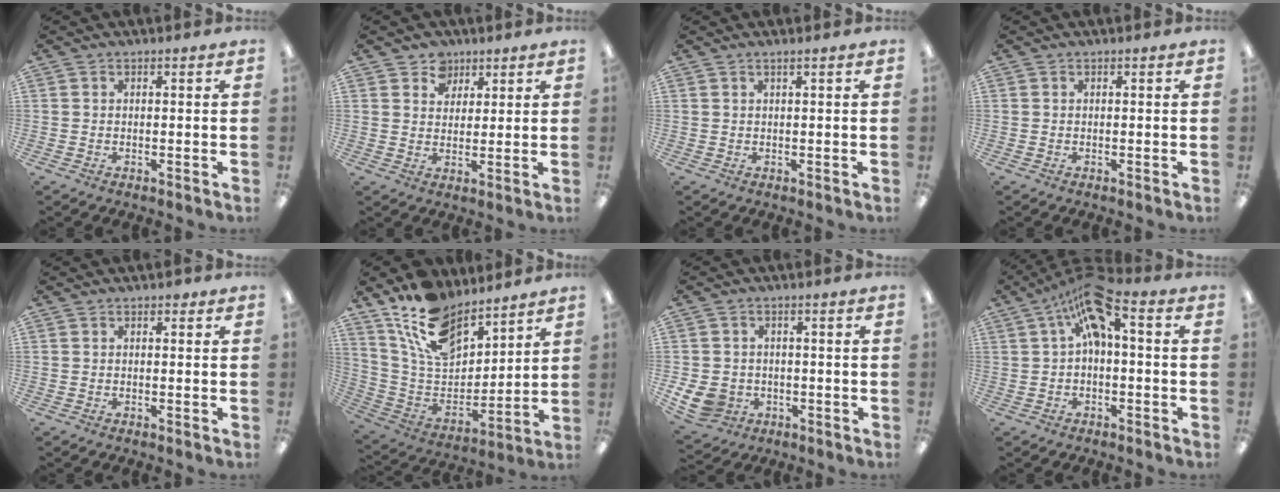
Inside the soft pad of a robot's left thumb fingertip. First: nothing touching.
{"total": 5.6, "force": [3.9, 4.1, 0.1], "torque": [-0.001, -0.013, 0.069]}
{"total": 1.1, "force": [0.6, 0.0, 0.9], "torque": [-0.017, -0.001, 0.011]}
{"total": 0.0}
{"total": 0.5, "force": [0.3, 0.4, 0.2], "torque": [-0.005, 0.004, 0.004]}
{"total": 16.6, "force": [12.1, 8.8, 7.1], "torque": [-0.152, -0.062, 0.230]}
{"total": 6.4, "force": [-2.0, 5.6, 2.6], "torque": [-0.069, 0.012, -0.038]}
{"total": 10.8, "force": [3.9, 4.2, 9.2], "torque": [-0.171, -0.012, 0.071]}